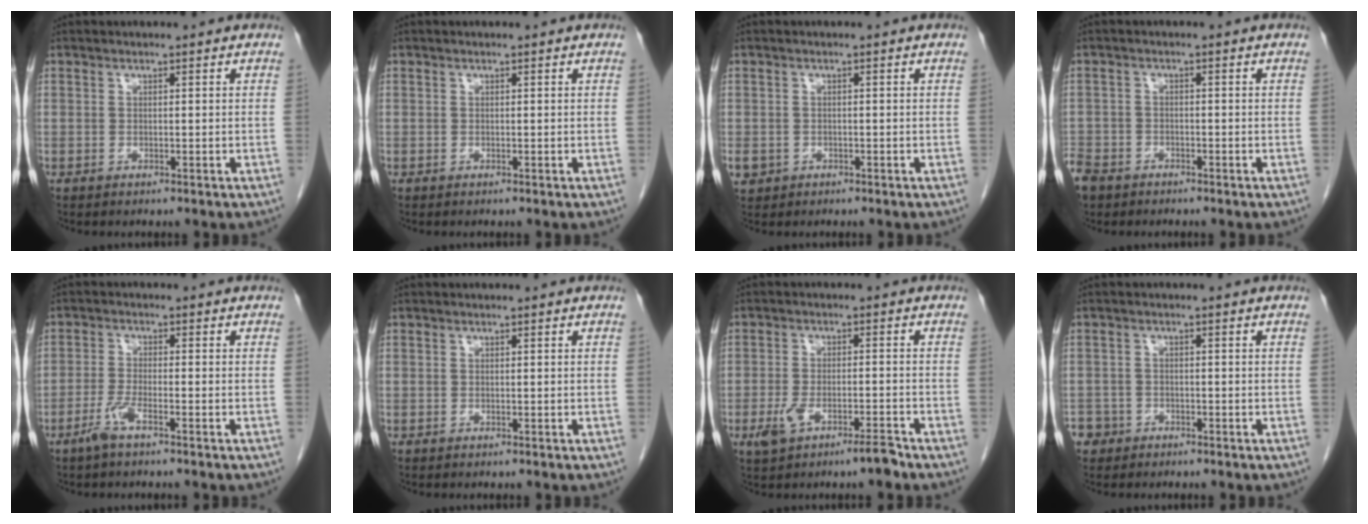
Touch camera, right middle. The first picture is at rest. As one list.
[{"total": 0.0}, {"total": 2.6, "force": [-1.1, 2.3, 0.7], "torque": [-0.010, 0.002, -0.011]}, {"total": 6.6, "force": [-4.7, 4.3, 1.9], "torque": [-0.056, -0.004, -0.085]}, {"total": 3.4, "force": [-2.2, 0.2, 2.5], "torque": [-0.058, -0.004, -0.048]}, {"total": 0.0}, {"total": 5.7, "force": [-3.5, 1.4, 4.3], "torque": [-0.084, 0.004, -0.056]}, {"total": 3.2, "force": [-2.1, 2.3, -0.1], "torque": [0.003, 0.008, -0.040]}]